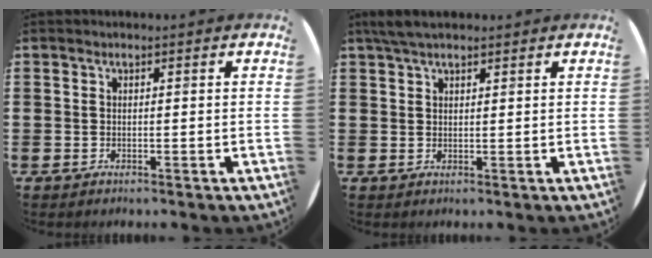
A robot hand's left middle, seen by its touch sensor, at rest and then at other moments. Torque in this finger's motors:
{"motor_torque": [0.24, -0.36, -0.07, -0.06]}